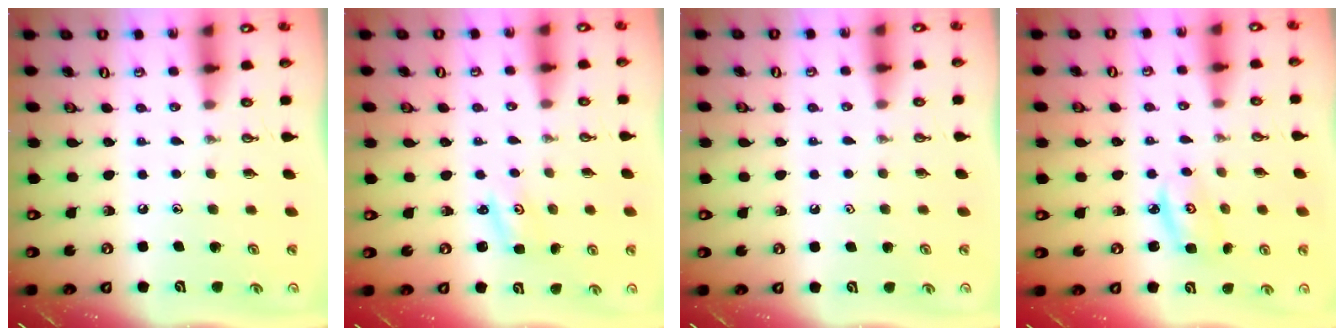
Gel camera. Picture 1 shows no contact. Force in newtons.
{"total": 1.5, "press": 1.5, "slide": 0.2}
{"total": 0.9, "press": 0.7, "slide": 0.5}
{"total": 3.7, "press": 3.7, "slide": 0.2}